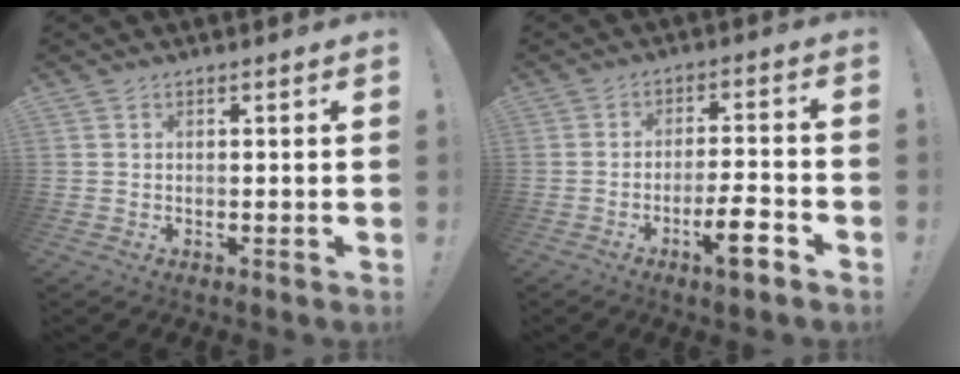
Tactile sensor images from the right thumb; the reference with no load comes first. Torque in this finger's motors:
{"motor_torque": [1.20, 1.74, 2.23, -0.54, 0.87]}